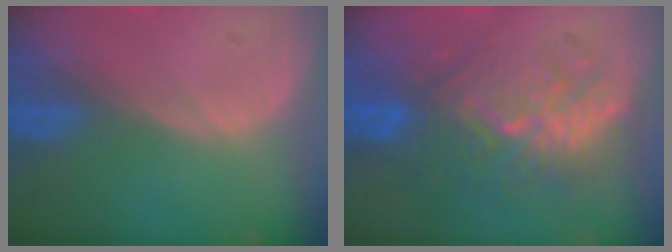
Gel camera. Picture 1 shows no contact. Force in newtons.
{"total": 9.4, "press": 9.0, "slide": 2.7}